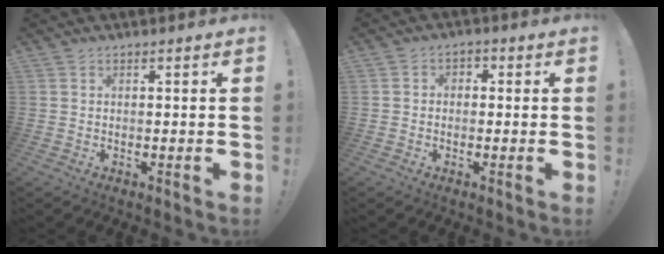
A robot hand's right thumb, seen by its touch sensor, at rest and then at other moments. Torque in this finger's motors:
{"motor_torque": [-0.42, 0.01, -0.06, 0.12, 0.05]}